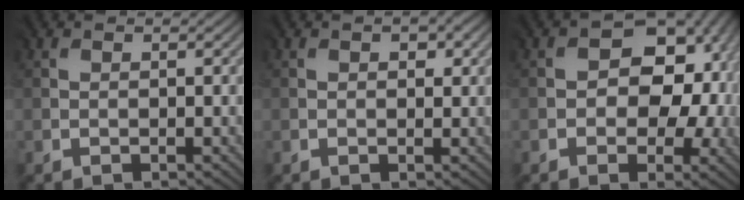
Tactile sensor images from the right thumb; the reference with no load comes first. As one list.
[{"total": 1.8, "force": [0.6, 0.9, 1.4], "torque": [-0.020, -0.001, 0.013]}, {"total": 10.4, "force": [0.4, 7.0, 7.8], "torque": [-0.094, 0.002, 0.008]}]